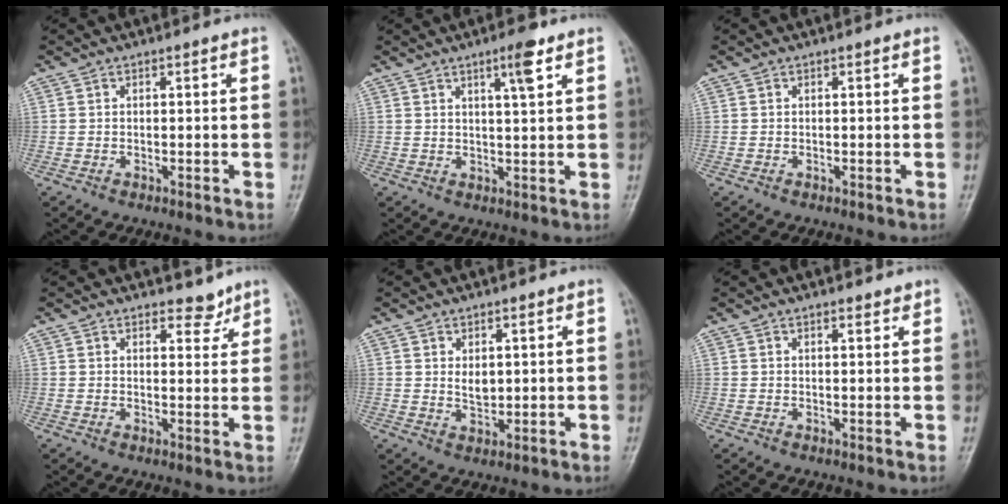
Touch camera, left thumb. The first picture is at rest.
{"total": 4.7, "force": [2.7, 0.6, 3.8], "torque": [-0.057, -0.014, 0.043]}
{"total": 0.0}
{"total": 3.4, "force": [2.8, 1.7, 1.0], "torque": [0.007, -0.019, 0.039]}
{"total": 3.2, "force": [0.9, 1.9, 2.3], "torque": [-0.029, -0.011, 0.019]}
{"total": 1.6, "force": [1.3, 0.6, 0.7], "torque": [-0.006, -0.008, 0.016]}